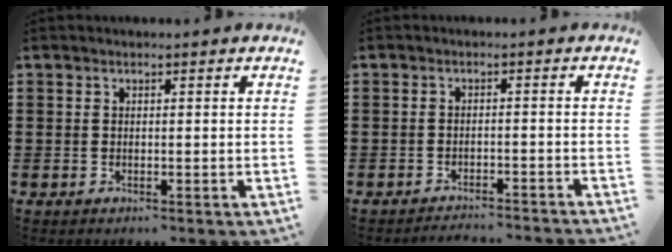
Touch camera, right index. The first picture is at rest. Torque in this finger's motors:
{"motor_torque": [-0.37, 0.76, -0.99, -0.08]}